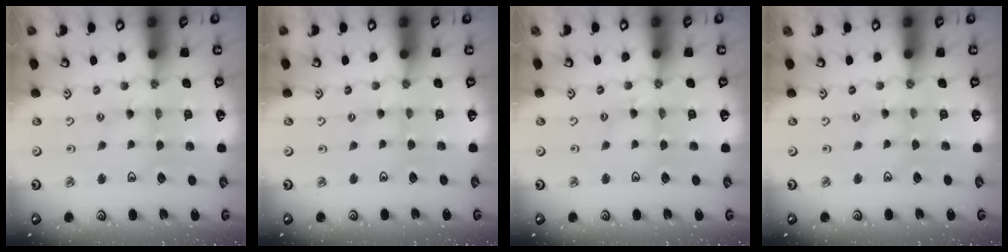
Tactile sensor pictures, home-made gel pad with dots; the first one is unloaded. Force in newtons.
{"total": 0.7, "press": 0.7, "slide": 0.2}
{"total": 1.8, "press": 1.8, "slide": 0.2}
{"total": 0.0}